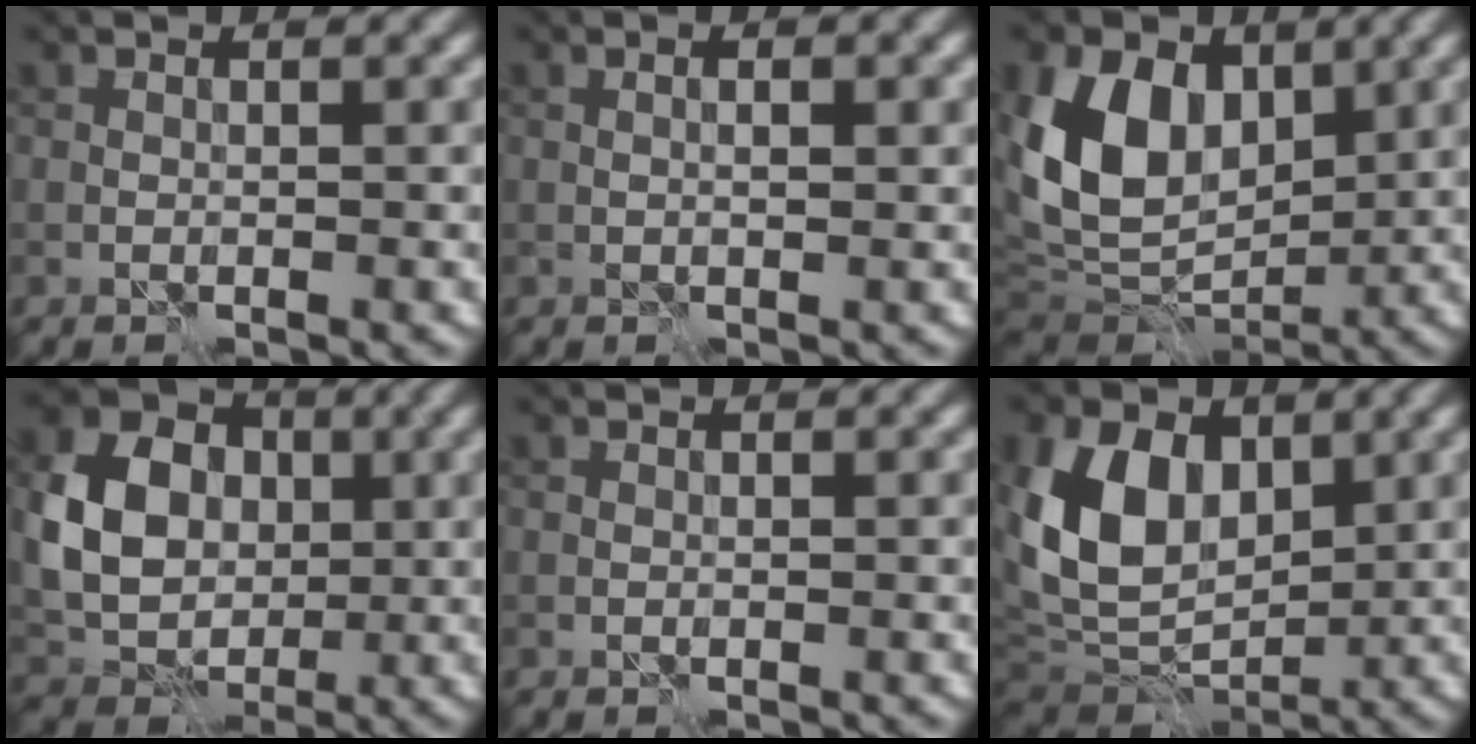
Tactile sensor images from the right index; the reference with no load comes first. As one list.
[{"total": 1.6, "force": [0.4, 0.5, 1.4], "torque": [-0.010, -0.009, 0.005]}, {"total": 10.3, "force": [2.4, 7.2, 7.0], "torque": [-0.142, -0.002, 0.038]}, {"total": 8.6, "force": [0.7, 6.9, 5.1], "torque": [-0.114, 0.002, 0.011]}, {"total": 0.0}, {"total": 9.1, "force": [2.0, 6.4, 6.1], "torque": [-0.129, -0.009, 0.035]}]